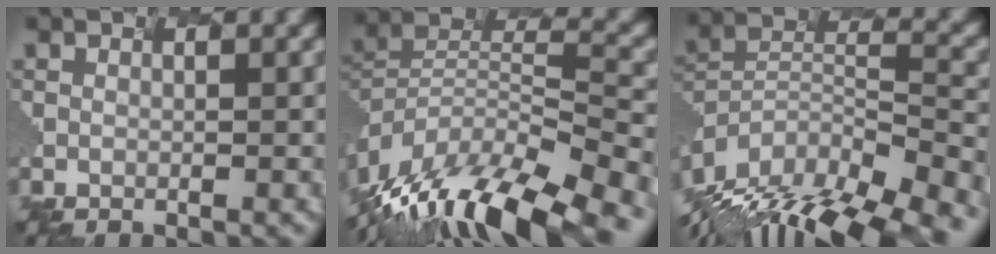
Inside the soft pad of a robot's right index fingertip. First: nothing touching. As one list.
[{"total": 13.7, "force": [-11.4, 3.4, 6.8], "torque": [-0.192, 0.008, -0.177]}, {"total": 15.3, "force": [-13.2, 3.7, 6.7], "torque": [-0.143, 0.010, -0.184]}]